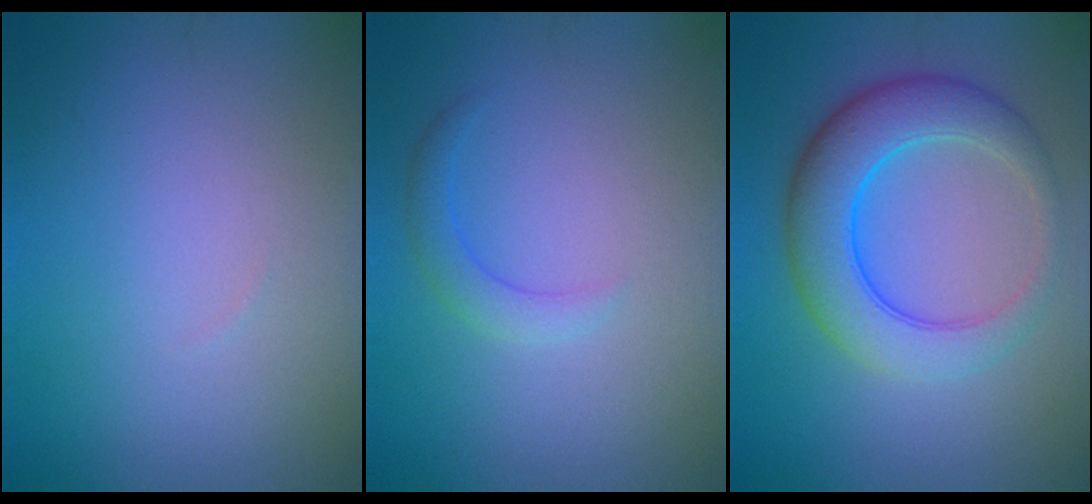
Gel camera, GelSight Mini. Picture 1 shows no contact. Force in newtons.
{"total": 1.7, "press": 1.7, "slide": 0.1}
{"total": 6.5, "press": 6.5, "slide": 0.1}